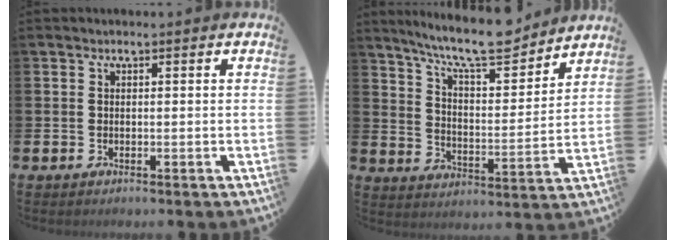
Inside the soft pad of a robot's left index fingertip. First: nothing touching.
{"total": 10.6, "force": [9.5, 1.8, 4.3], "torque": [-0.097, -0.060, 0.167]}